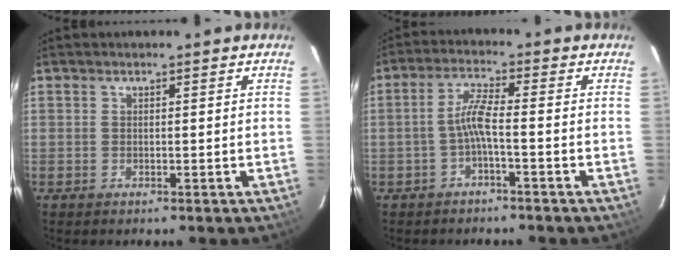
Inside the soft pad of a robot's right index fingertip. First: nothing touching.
{"total": 4.0, "force": [-1.7, -0.1, 3.7], "torque": [-0.083, 0.010, -0.032]}